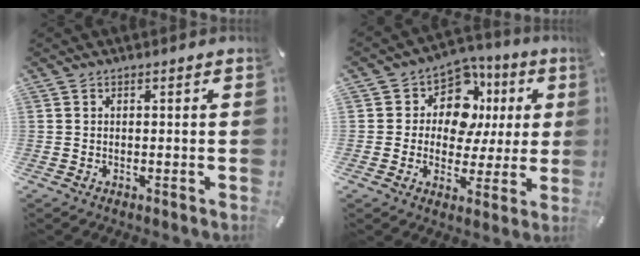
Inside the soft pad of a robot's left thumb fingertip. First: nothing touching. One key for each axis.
{"total": 11.3, "fx": 3.7, "fy": 9.0, "fz": 5.6, "tx": -0.094, "ty": -0.022, "tz": 0.069}